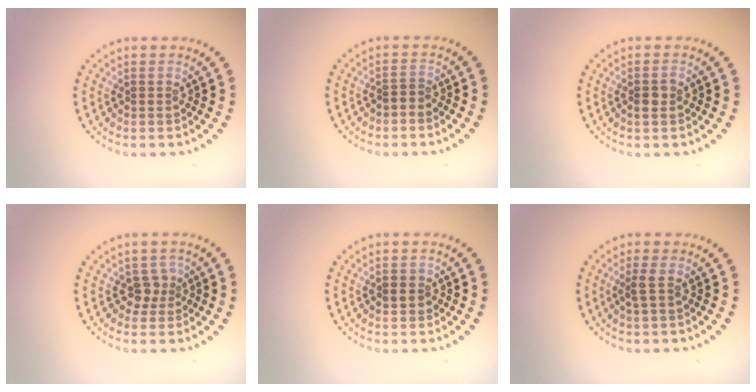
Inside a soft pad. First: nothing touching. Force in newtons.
{"total": 0.6, "press": 0.4, "slide": 0.4}
{"total": 1.3, "press": 1.3, "slide": 0.3}
{"total": 1.7, "press": 1.3, "slide": 1.1}
{"total": 1.2, "press": 1.2, "slide": 0.3}
{"total": 1.1, "press": 0.9, "slide": 0.6}